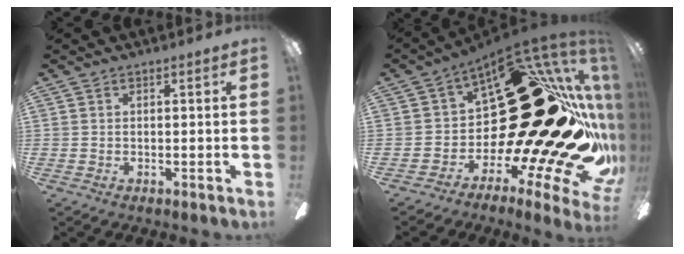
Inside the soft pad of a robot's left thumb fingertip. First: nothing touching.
{"total": 37.9, "force": [5.0, 16.5, 33.7], "torque": [-0.414, -0.127, 0.157]}